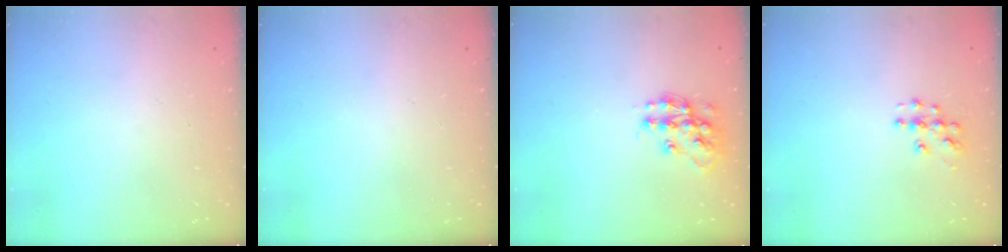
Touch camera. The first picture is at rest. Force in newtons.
{"total": 0.0}
{"total": 13.3, "press": 13.3, "slide": 0.7}
{"total": 6.6, "press": 6.6, "slide": 0.3}